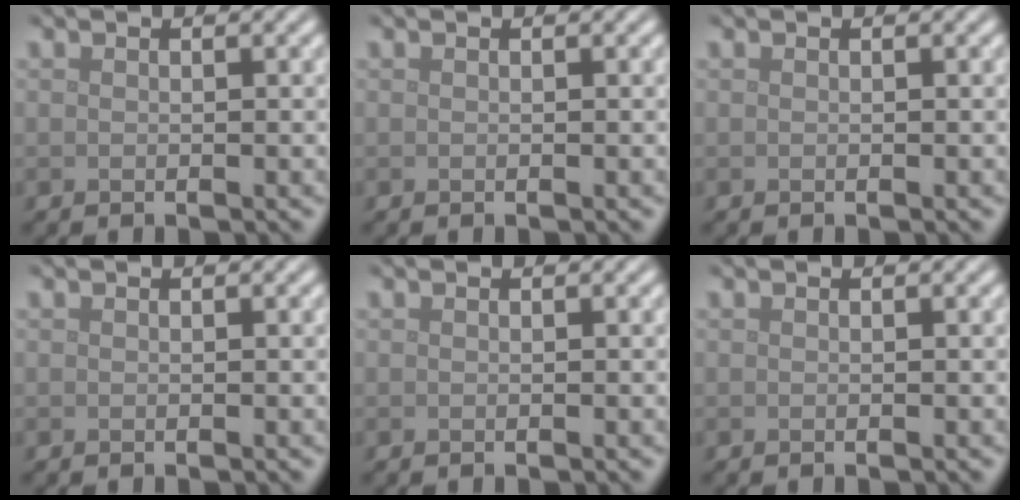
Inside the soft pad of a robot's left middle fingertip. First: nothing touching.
{"total": 0.0}
{"total": 0.0}
{"total": 0.0}
{"total": 0.0}
{"total": 0.0}